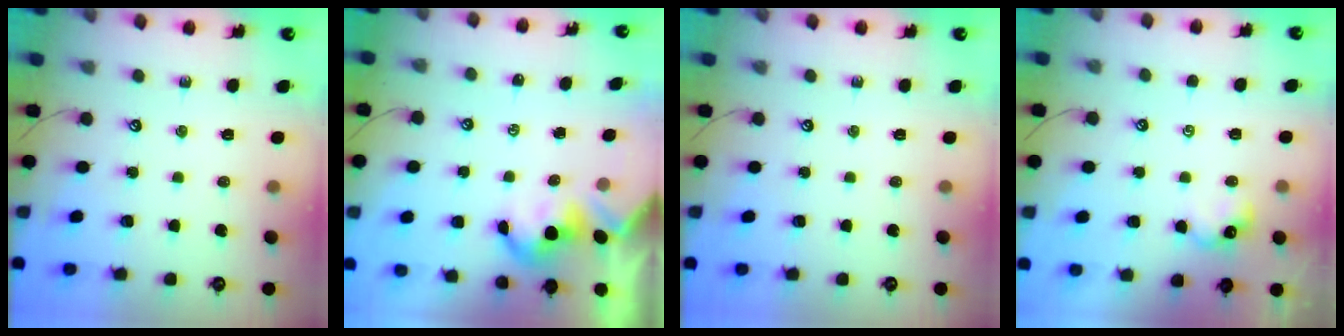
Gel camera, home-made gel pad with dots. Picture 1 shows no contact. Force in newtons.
{"total": 1.8, "press": 1.8, "slide": 0.2}
{"total": 0.0}
{"total": 0.0}